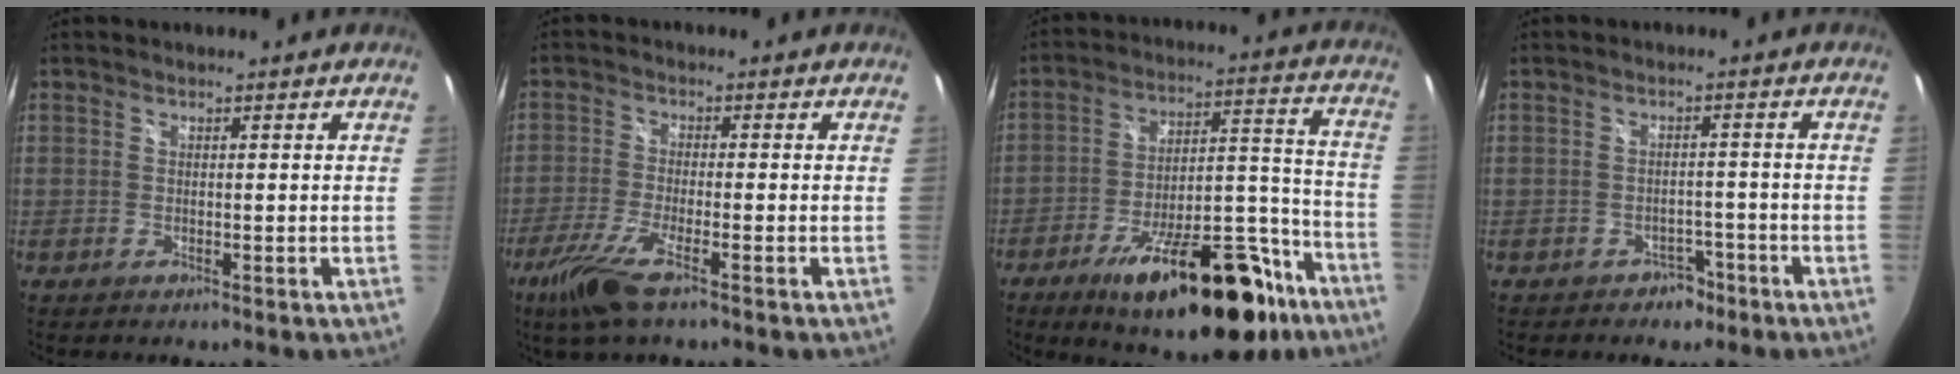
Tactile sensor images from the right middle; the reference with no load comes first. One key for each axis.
{"total": 8.4, "fx": -5.3, "fy": 1.0, "fz": 6.4, "tx": -0.153, "ty": -0.024, "tz": -0.103}
{"total": 25.6, "fx": -16.5, "fy": 9.3, "fz": 17.2, "tx": -0.257, "ty": 0.012, "tz": -0.233}
{"total": 3.3, "fx": -2.3, "fy": 2.3, "fz": 0.6, "tx": -0.011, "ty": 0.009, "tz": -0.029}